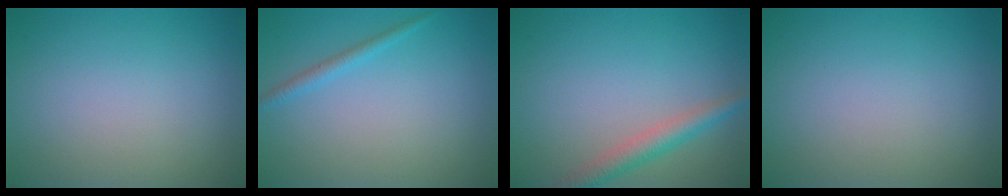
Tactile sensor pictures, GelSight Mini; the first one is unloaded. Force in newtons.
{"total": 1.2, "press": 1.1, "slide": 0.1}
{"total": 2.9, "press": 2.9, "slide": 0.1}
{"total": 0.0}